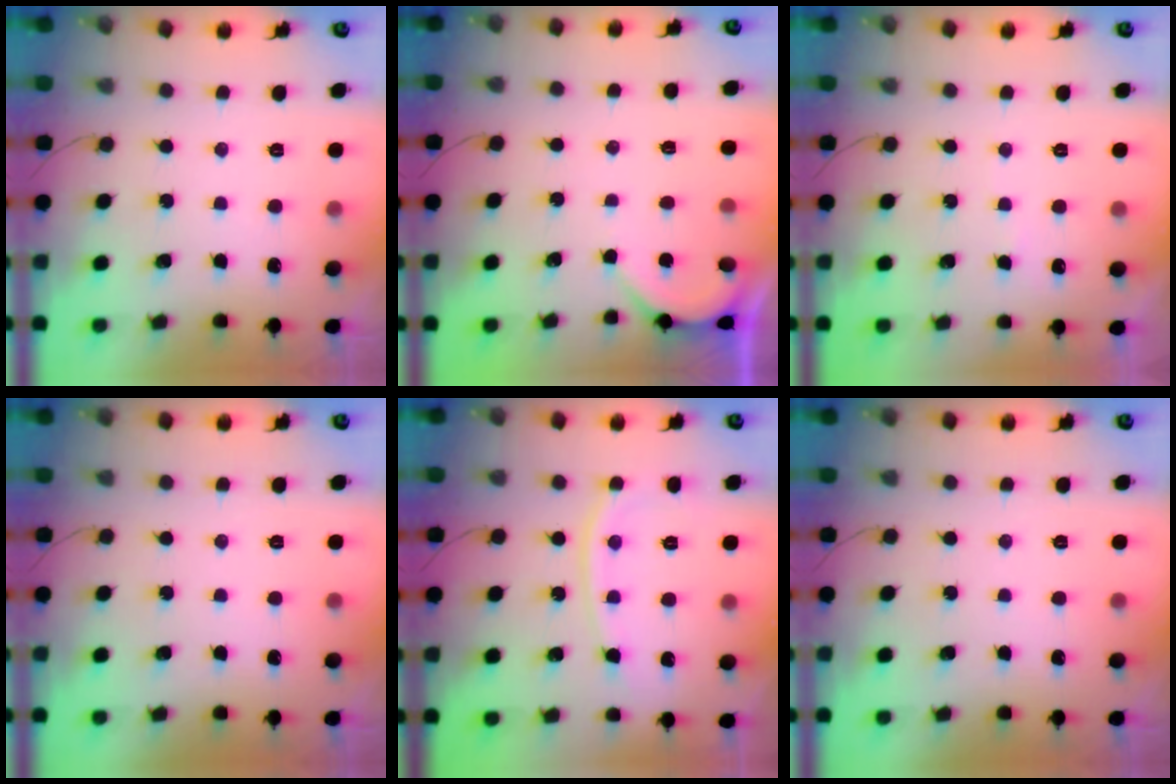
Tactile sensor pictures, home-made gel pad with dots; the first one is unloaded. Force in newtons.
{"total": 1.9, "press": 1.9, "slide": 0.2}
{"total": 3.1, "press": 3.0, "slide": 0.5}
{"total": 0.0}
{"total": 9.2, "press": 9.1, "slide": 1.2}
{"total": 0.0}